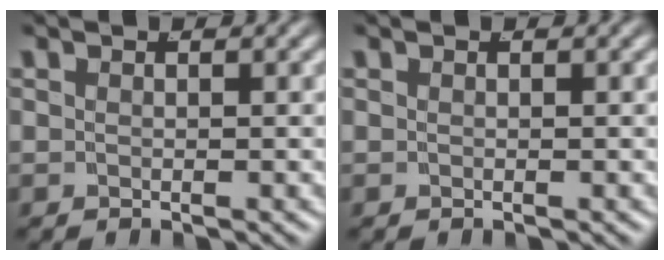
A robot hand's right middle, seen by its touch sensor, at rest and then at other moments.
{"total": 0.0}